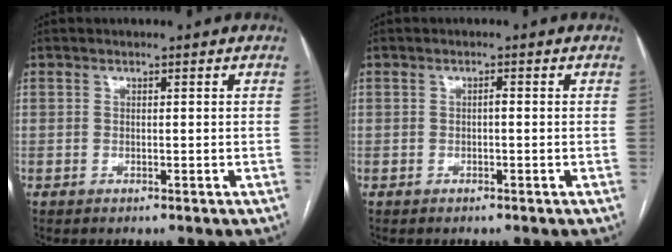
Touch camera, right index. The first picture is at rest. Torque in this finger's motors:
{"motor_torque": [0.30, 0.04, 0.07, 0.02]}